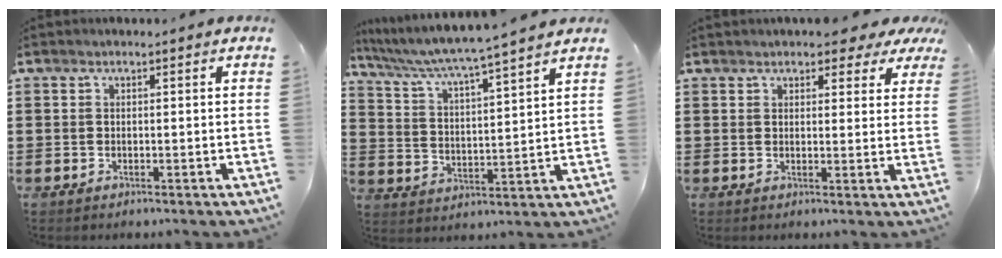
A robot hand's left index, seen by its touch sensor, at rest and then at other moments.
{"total": 4.9, "force": [4.3, -1.0, 2.0], "torque": [-0.062, -0.036, 0.064]}
{"total": 3.6, "force": [3.0, 1.3, 1.5], "torque": [-0.023, -0.006, 0.052]}